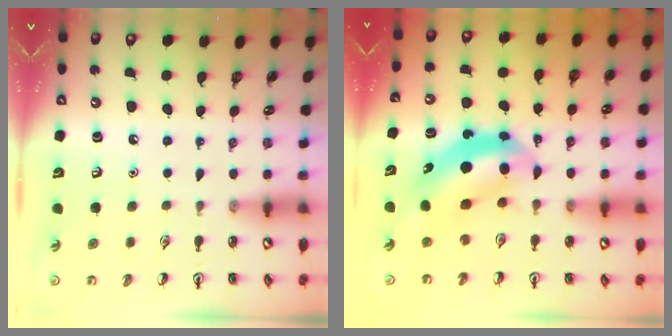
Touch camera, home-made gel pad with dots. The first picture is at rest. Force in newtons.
{"total": 6.9, "press": 6.6, "slide": 1.9}